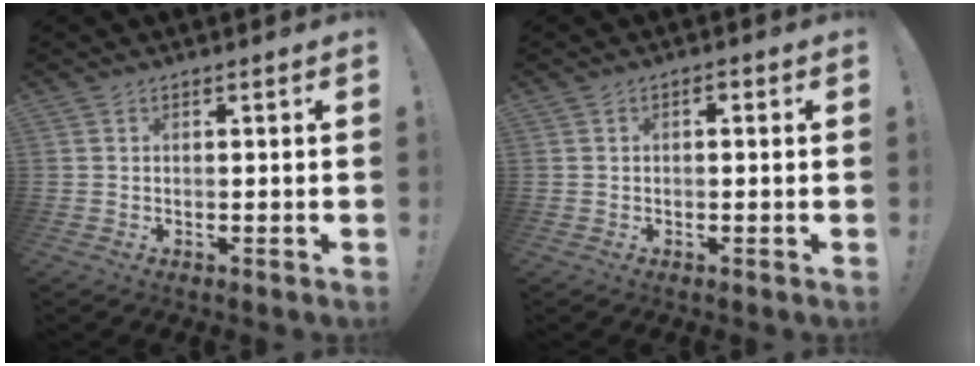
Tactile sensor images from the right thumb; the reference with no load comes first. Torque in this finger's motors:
{"motor_torque": [-0.01, 0.23, 0.09, 0.09, 0.00]}